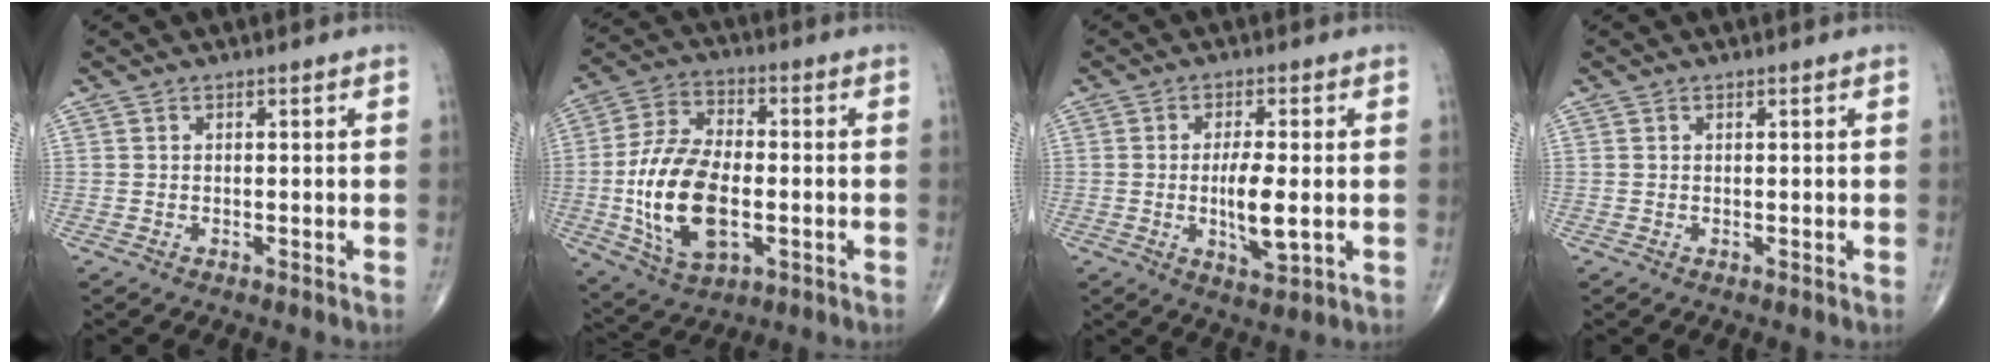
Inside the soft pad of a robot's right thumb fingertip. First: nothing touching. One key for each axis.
{"total": 17.8, "fx": -2.8, "fy": 9.7, "fz": 14.7, "tx": -0.280, "ty": 0.010, "tz": -0.043}
{"total": 7.3, "fx": -0.8, "fy": 2.1, "fz": 7.0, "tx": -0.126, "ty": -0.014, "tz": -0.011}
{"total": 0.0}